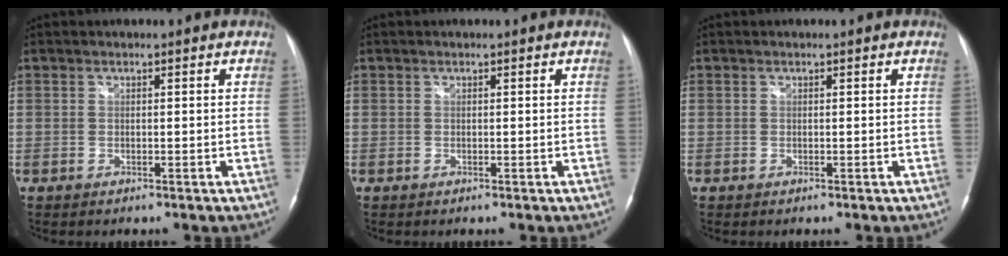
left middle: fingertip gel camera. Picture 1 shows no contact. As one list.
[{"total": 0.0}, {"total": 0.0}]